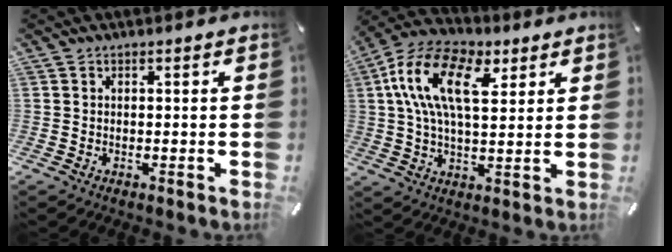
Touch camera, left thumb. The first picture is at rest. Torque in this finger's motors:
{"motor_torque": [0.56, 0.80, 2.14, -0.63, 0.62]}